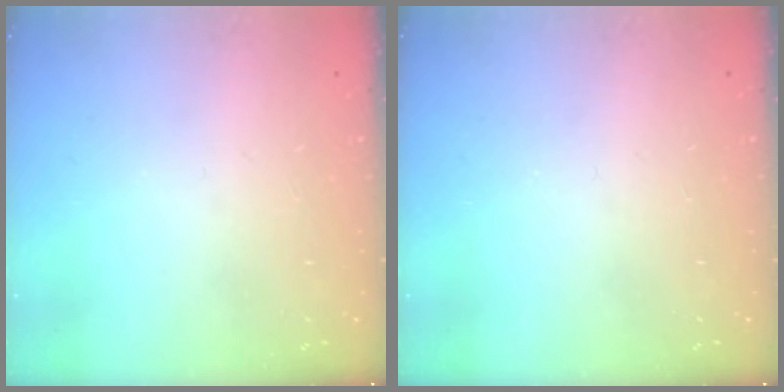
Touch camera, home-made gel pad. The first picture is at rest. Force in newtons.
{"total": 0.0}